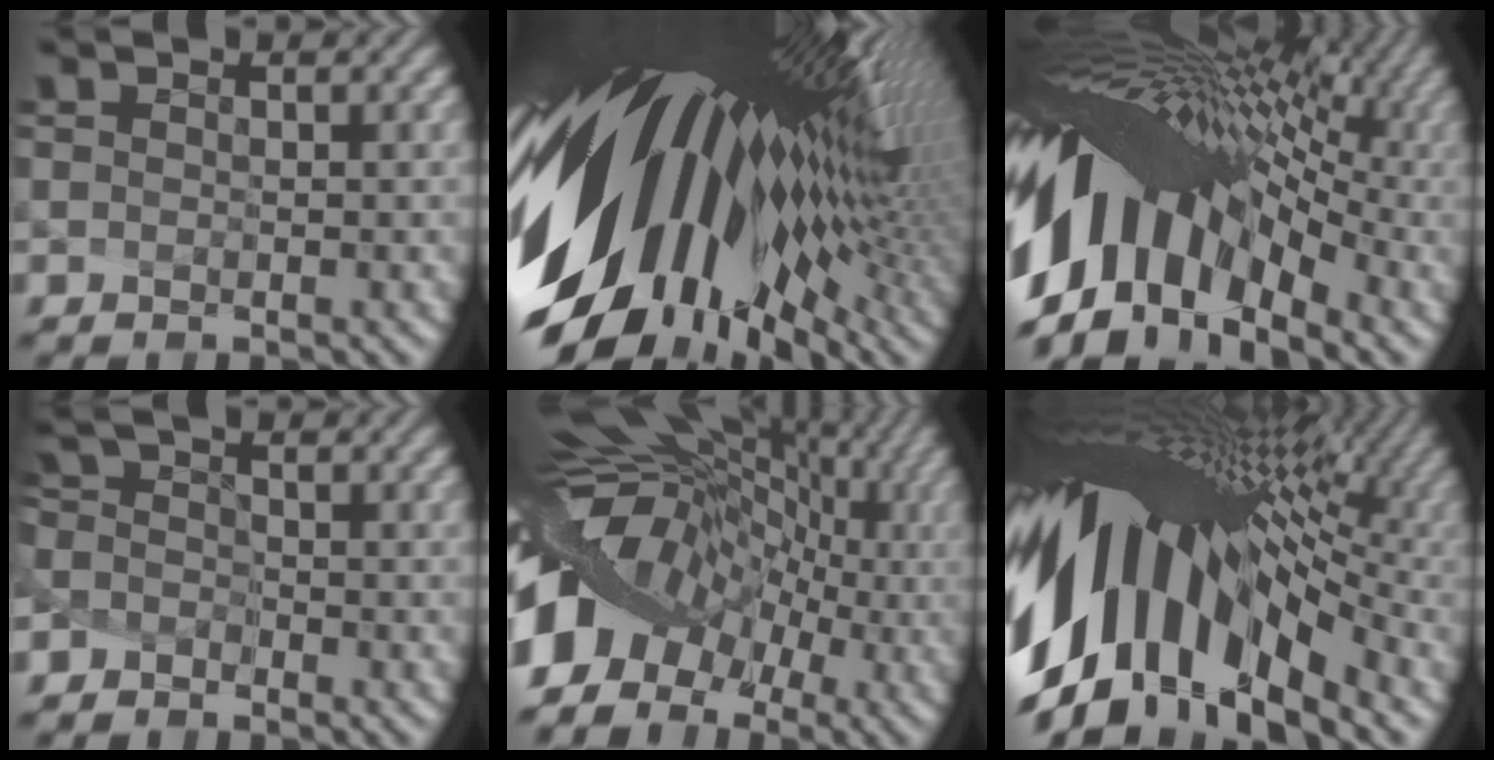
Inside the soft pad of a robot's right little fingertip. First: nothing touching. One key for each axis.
{"total": 17.2, "fx": 0.9, "fy": 8.5, "fz": 15.0, "tx": -0.261, "ty": -0.063, "tz": 0.042}
{"total": 14.6, "fx": -2.2, "fy": 8.0, "fz": 12.0, "tx": -0.227, "ty": 0.026, "tz": -0.033}
{"total": 1.7, "fx": -1.6, "fy": 0.6, "fz": -0.1, "tx": 0.000, "ty": -0.001, "tz": -0.019}
{"total": 11.7, "fx": -2.0, "fy": 8.9, "fz": 7.4, "tx": -0.153, "ty": -0.006, "tz": -0.013}
{"total": 15.4, "fx": -1.1, "fy": 7.9, "fz": 13.1, "tx": -0.245, "ty": 0.003, "tz": -0.011}